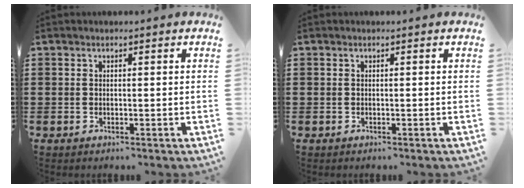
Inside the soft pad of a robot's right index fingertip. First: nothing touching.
{"total": 0.0}